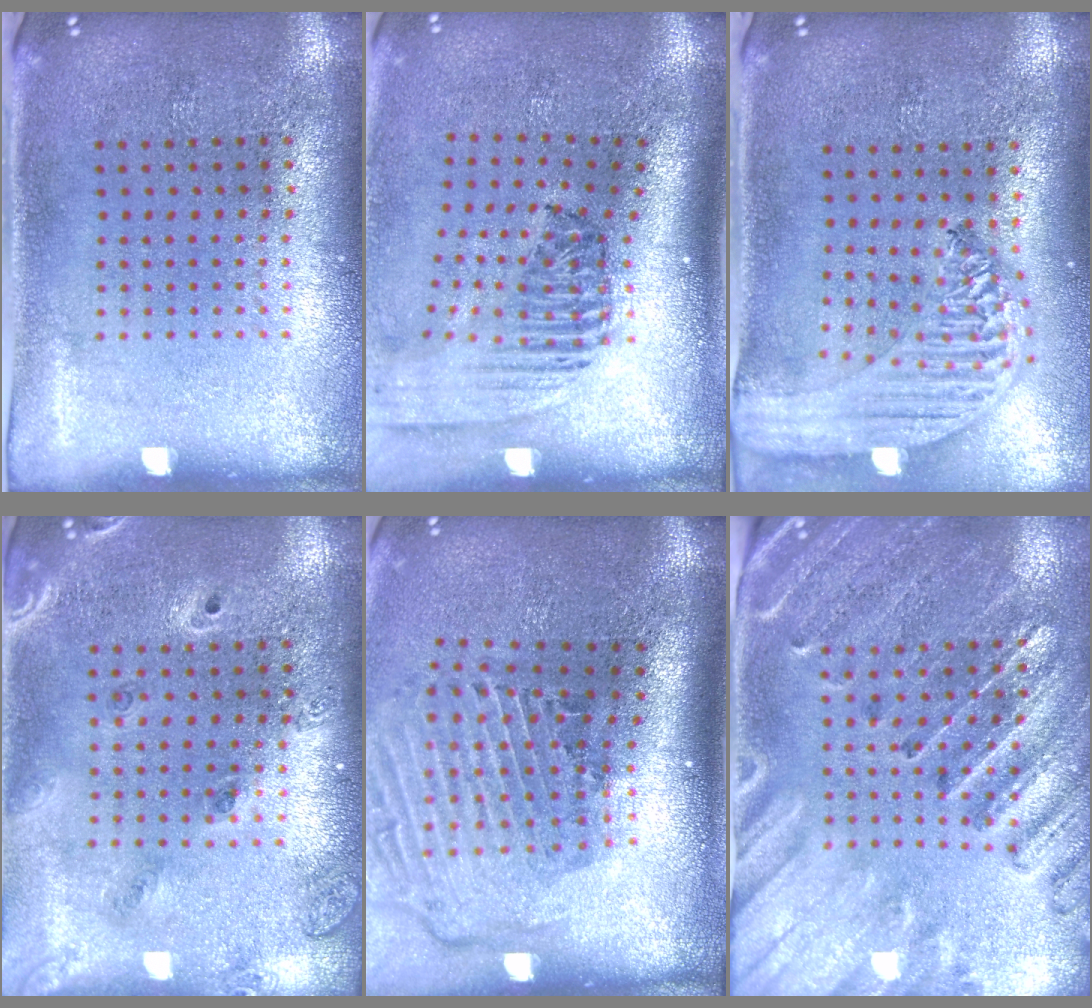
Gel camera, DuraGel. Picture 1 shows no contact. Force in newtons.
{"total": 2.4, "press": 1.6, "slide": 1.7}
{"total": 2.4, "press": 2.1, "slide": 1.2}
{"total": 1.5, "press": 1.4, "slide": 0.6}
{"total": 2.9, "press": 2.0, "slide": 2.1}
{"total": 2.8, "press": 2.7, "slide": 0.8}